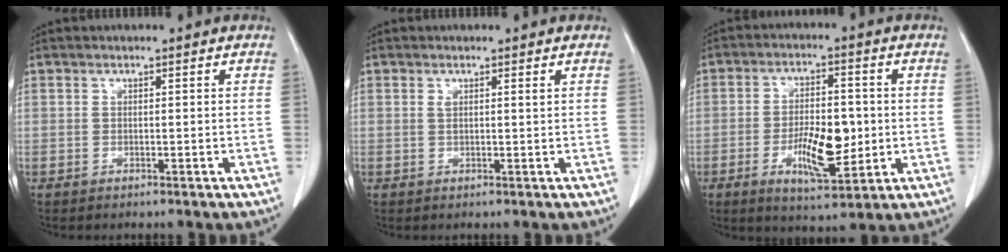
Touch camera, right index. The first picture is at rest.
{"total": 0.9, "force": [0.5, 0.0, 0.8], "torque": [-0.019, -0.002, 0.009]}
{"total": 9.8, "force": [-1.8, 3.4, 9.0], "torque": [-0.159, -0.004, -0.024]}